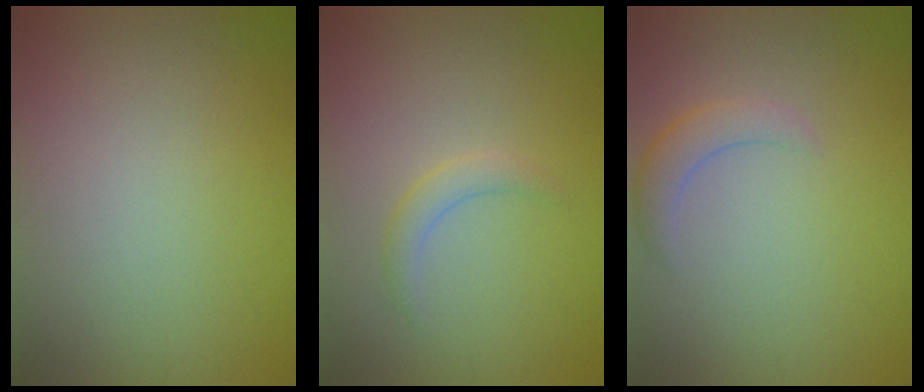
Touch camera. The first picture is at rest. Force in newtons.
{"total": 1.5, "press": 1.5, "slide": 0.0}
{"total": 2.2, "press": 2.1, "slide": 0.2}